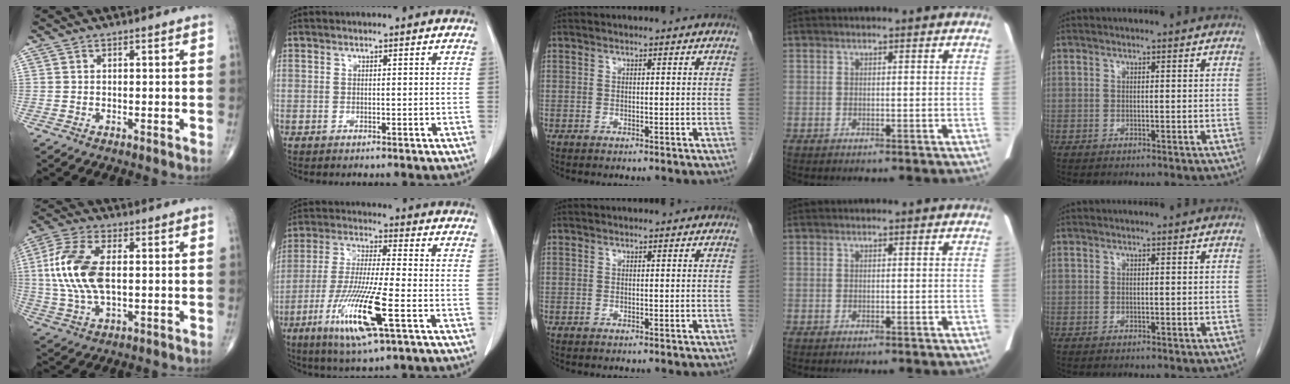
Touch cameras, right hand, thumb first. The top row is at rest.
{"thumb": {"total": 13.9, "force": [1.2, 7.1, 11.9], "torque": [-0.267, 0.006, 0.023]}, "index": {"total": 13.7, "force": [-5.4, 0.7, 12.5], "torque": [-0.256, -0.028, -0.100]}}